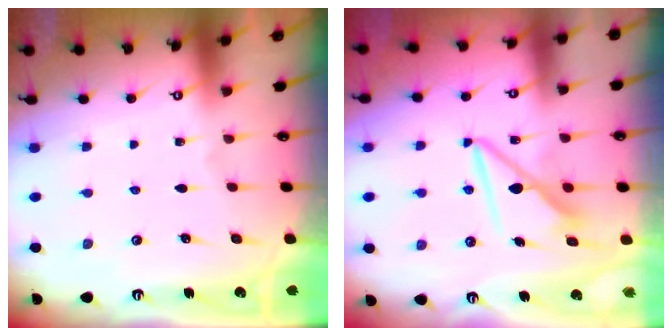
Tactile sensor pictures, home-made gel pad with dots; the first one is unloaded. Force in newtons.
{"total": 10.2, "press": 10.2, "slide": 0.6}